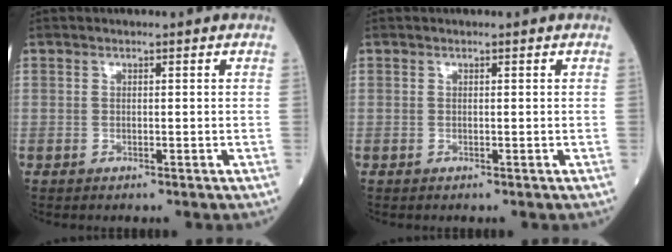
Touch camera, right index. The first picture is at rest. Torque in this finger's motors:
{"motor_torque": [0.00, 0.00, 0.00, -0.01]}